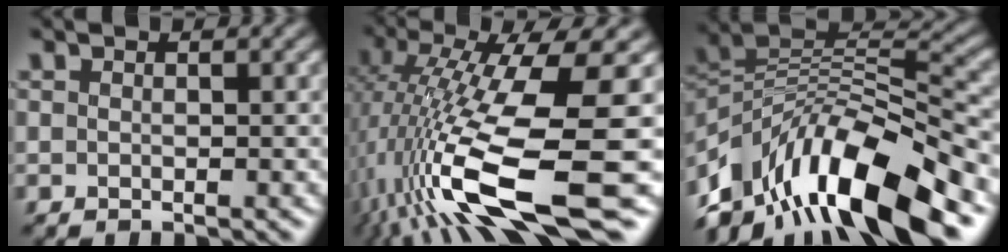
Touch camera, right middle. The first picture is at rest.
{"total": 14.5, "force": [-2.7, 3.6, 13.8], "torque": [-0.261, -0.001, -0.031]}
{"total": 11.8, "force": [-6.9, 4.7, 8.4], "torque": [-0.152, 0.034, -0.122]}